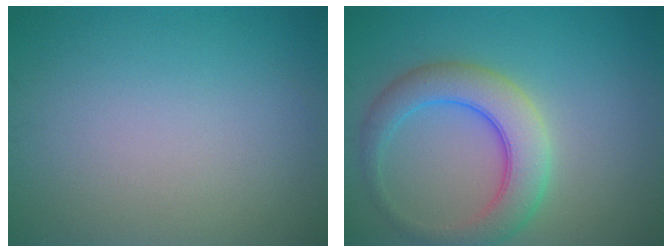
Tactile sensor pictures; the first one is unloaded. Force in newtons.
{"total": 5.6, "press": 5.6, "slide": 0.2}